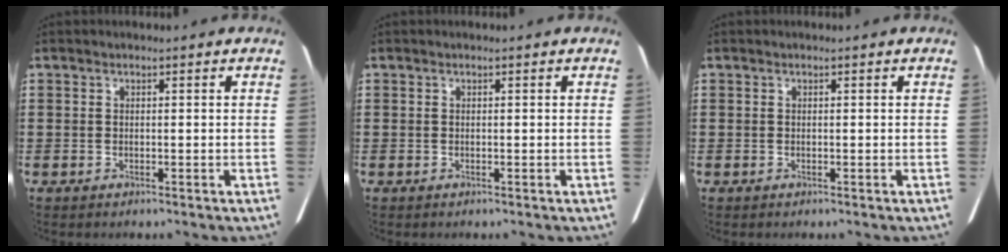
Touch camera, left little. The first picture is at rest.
{"total": 0.0}
{"total": 0.0}